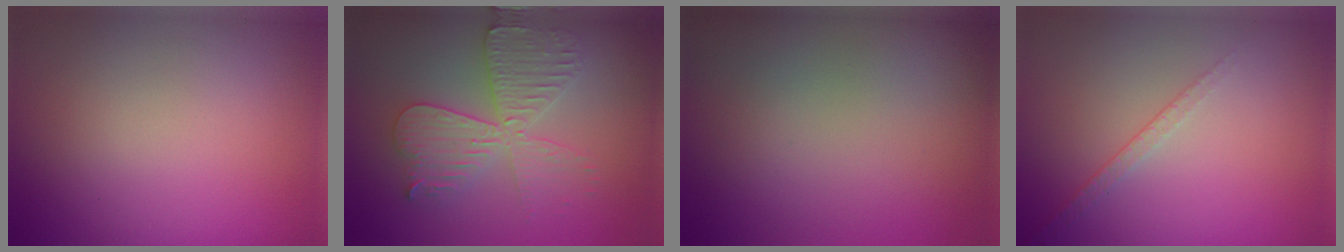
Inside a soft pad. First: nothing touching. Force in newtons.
{"total": 5.7, "press": 5.7, "slide": 0.8}
{"total": 0.0}
{"total": 1.4, "press": 0.8, "slide": 1.1}